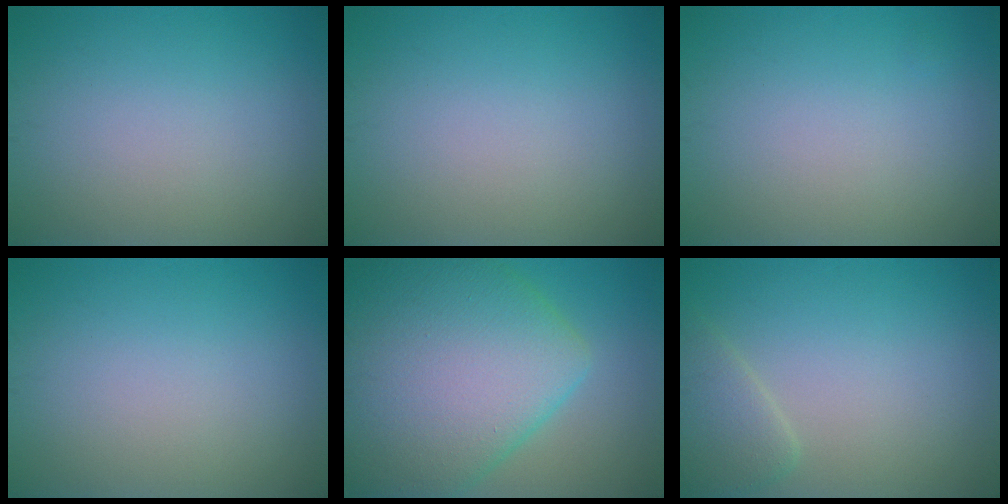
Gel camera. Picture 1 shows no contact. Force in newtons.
{"total": 0.0}
{"total": 0.0}
{"total": 0.0}
{"total": 13.6, "press": 13.6, "slide": 0.5}
{"total": 2.4, "press": 2.4, "slide": 0.2}